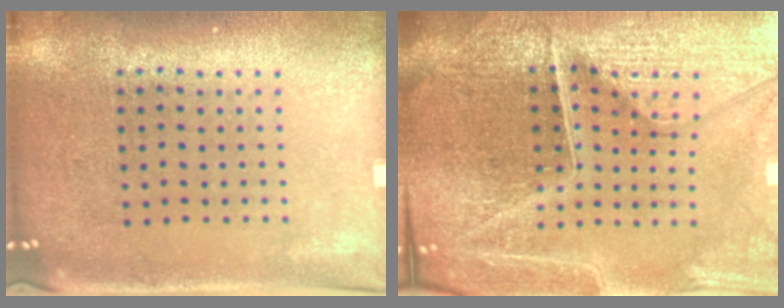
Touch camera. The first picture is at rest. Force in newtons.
{"total": 5.5, "press": 5.1, "slide": 2.0}